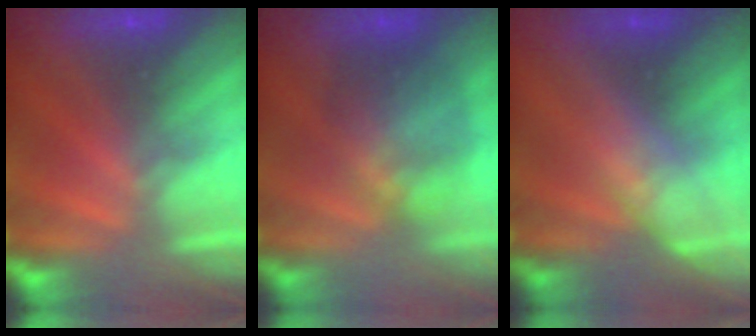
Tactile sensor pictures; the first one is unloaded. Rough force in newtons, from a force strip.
{"total": 6.5}
{"total": 2.8}